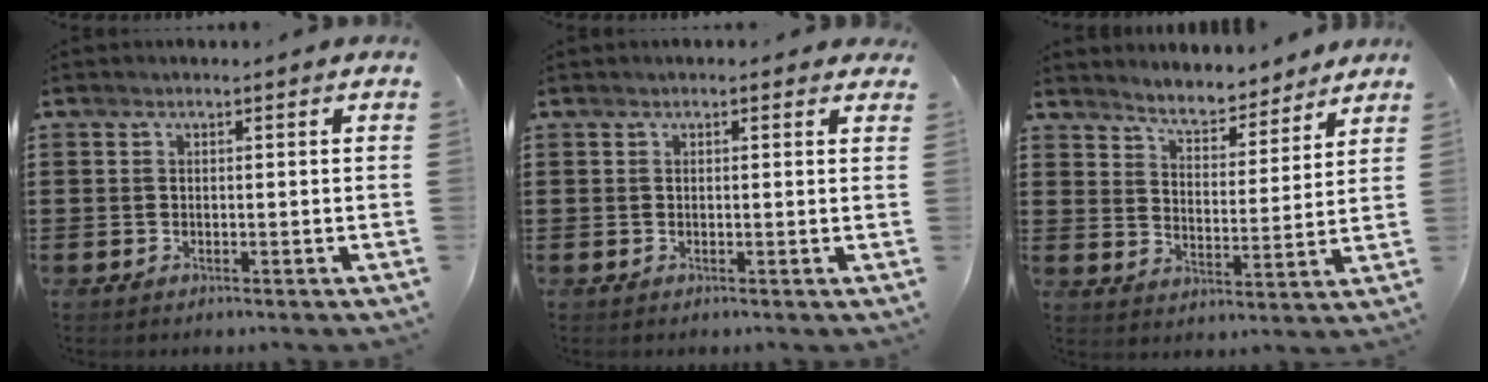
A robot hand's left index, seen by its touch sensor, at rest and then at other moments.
{"total": 0.6, "force": [0.4, 0.4, 0.3], "torque": [-0.007, 0.005, 0.007]}
{"total": 5.1, "force": [5.0, 0.4, 0.9], "torque": [-0.040, -0.032, 0.085]}